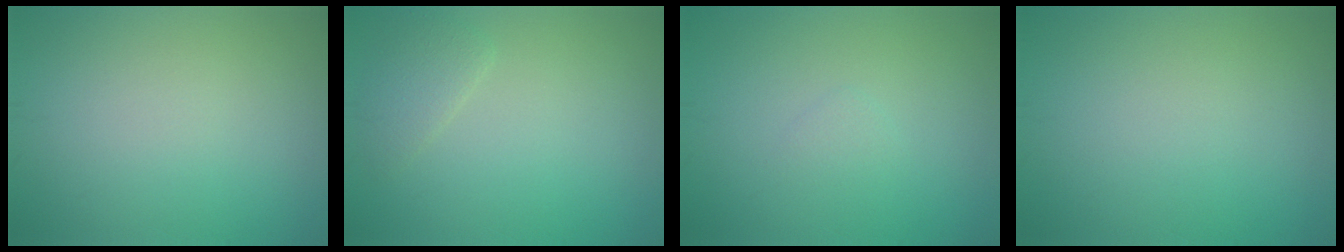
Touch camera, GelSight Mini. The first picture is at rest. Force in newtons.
{"total": 1.6, "press": 1.6, "slide": 0.2}
{"total": 0.6, "press": 0.6, "slide": 0.0}
{"total": 0.0}